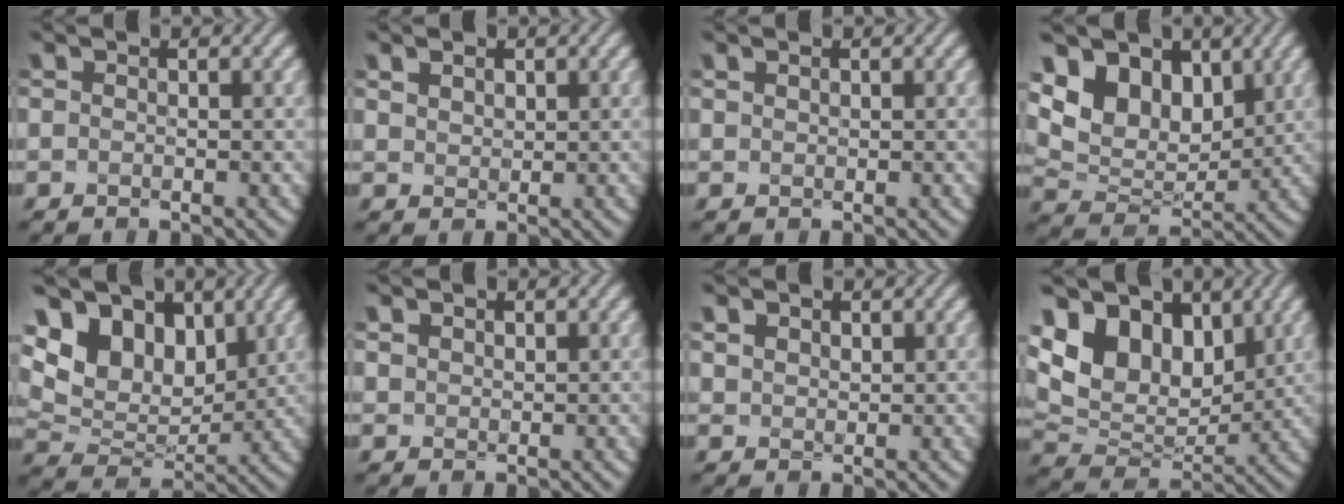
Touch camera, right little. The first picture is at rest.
{"total": 2.7, "force": [1.6, 1.7, 1.3], "torque": [-0.037, 0.014, 0.017]}
{"total": 1.1, "force": [0.7, 0.8, 0.5], "torque": [-0.020, 0.013, 0.006]}
{"total": 7.6, "force": [3.9, 5.0, 4.2], "torque": [-0.099, 0.005, 0.063]}
{"total": 9.2, "force": [4.6, 5.9, 5.4], "torque": [-0.128, 0.016, 0.068]}
{"total": 2.3, "force": [1.4, 1.5, 1.0], "torque": [-0.034, 0.014, 0.015]}
{"total": 3.0, "force": [1.8, 2.0, 1.3], "torque": [-0.042, 0.014, 0.023]}
{"total": 8.9, "force": [4.1, 5.9, 5.3], "torque": [-0.115, 0.009, 0.060]}